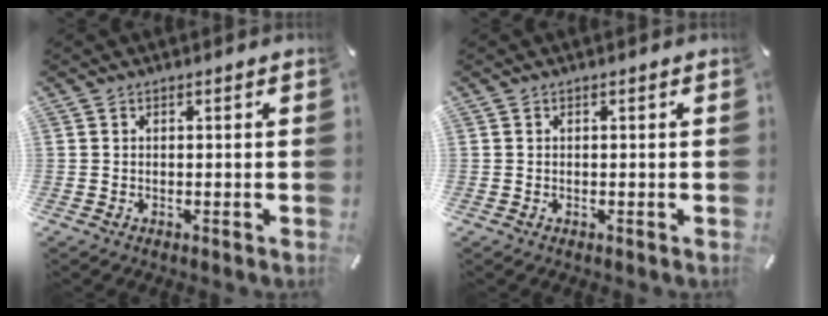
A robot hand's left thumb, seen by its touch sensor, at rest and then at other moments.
{"total": 0.0}